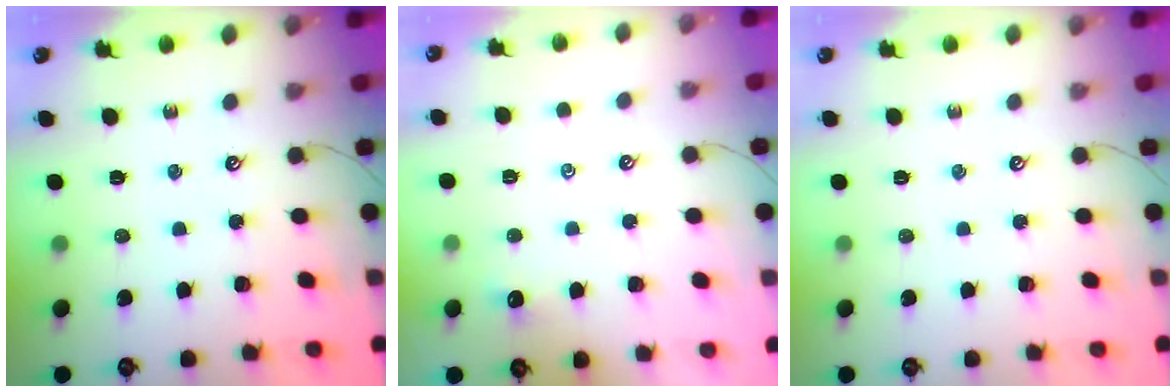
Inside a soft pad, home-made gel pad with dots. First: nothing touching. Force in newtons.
{"total": 2.7, "press": 2.7, "slide": 0.2}
{"total": 0.0}